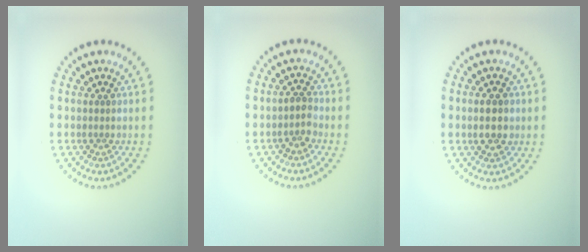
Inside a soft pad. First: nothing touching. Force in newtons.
{"total": 1.6, "press": 1.3, "slide": 0.9}
{"total": 2.5, "press": 2.5, "slide": 0.0}